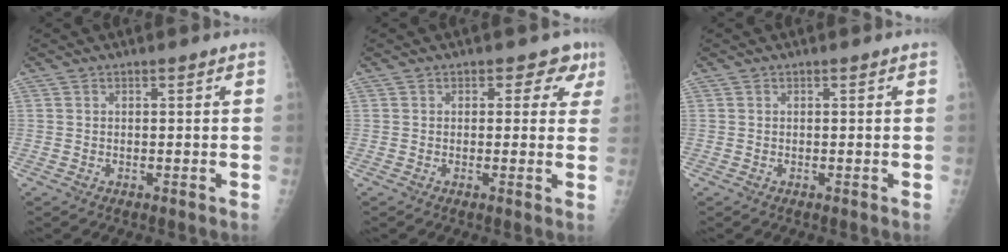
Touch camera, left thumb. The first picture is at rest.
{"total": 4.8, "force": [2.1, 3.5, 2.5], "torque": [0.019, -0.001, 0.013]}
{"total": 0.0}